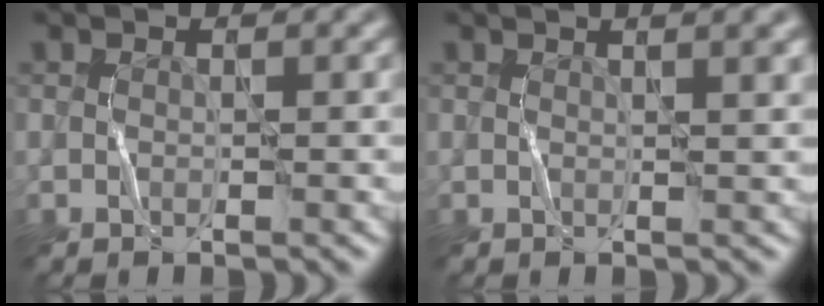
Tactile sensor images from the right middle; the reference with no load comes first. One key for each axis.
{"total": 3.1, "fx": 0.8, "fy": 1.2, "fz": 2.8, "tx": -0.016, "ty": 0.016, "tz": 0.001}